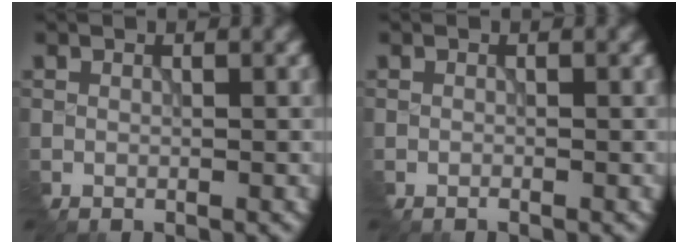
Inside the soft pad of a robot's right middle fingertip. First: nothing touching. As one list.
[{"total": 0.0}]